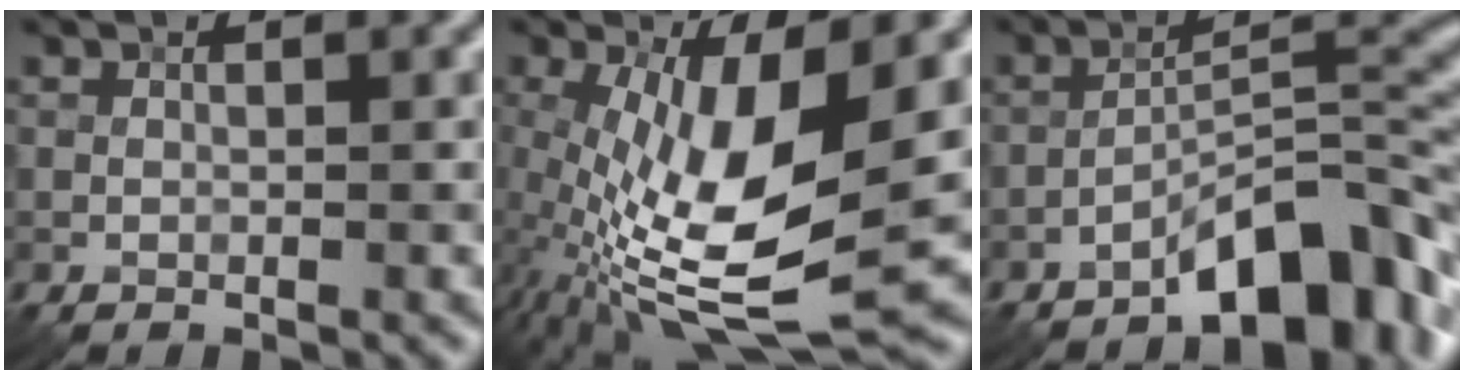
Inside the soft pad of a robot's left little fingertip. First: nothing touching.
{"total": 13.2, "force": [-0.8, 4.8, 12.2], "torque": [-0.232, -0.019, -0.015]}
{"total": 7.8, "force": [-5.2, 2.0, 5.4], "torque": [-0.079, 0.019, -0.087]}